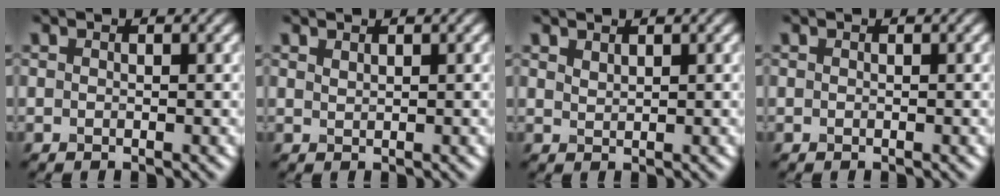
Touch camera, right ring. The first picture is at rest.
{"total": 0.7, "force": [0.6, 0.1, 0.2], "torque": [-0.003, 0.000, 0.015]}
{"total": 1.0, "force": [0.9, 0.3, 0.3], "torque": [-0.010, -0.001, 0.021]}
{"total": 0.0}